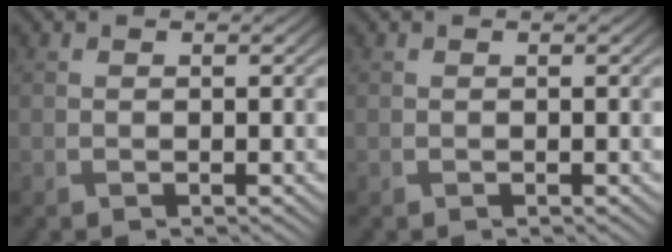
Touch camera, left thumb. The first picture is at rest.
{"total": 0.0}